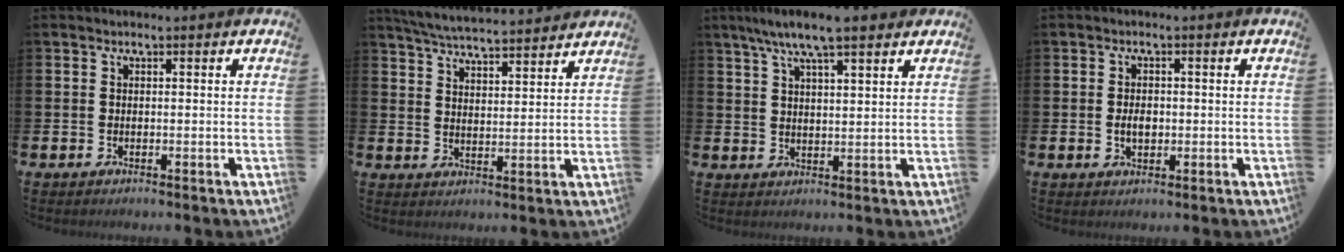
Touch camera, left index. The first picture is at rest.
{"total": 5.6, "force": [5.6, 0.2, 0.9], "torque": [-0.040, -0.033, 0.099]}
{"total": 7.2, "force": [6.1, 1.2, 3.7], "torque": [-0.071, -0.018, 0.105]}
{"total": 2.5, "force": [-0.1, 1.6, 1.9], "torque": [-0.018, -0.001, -0.008]}